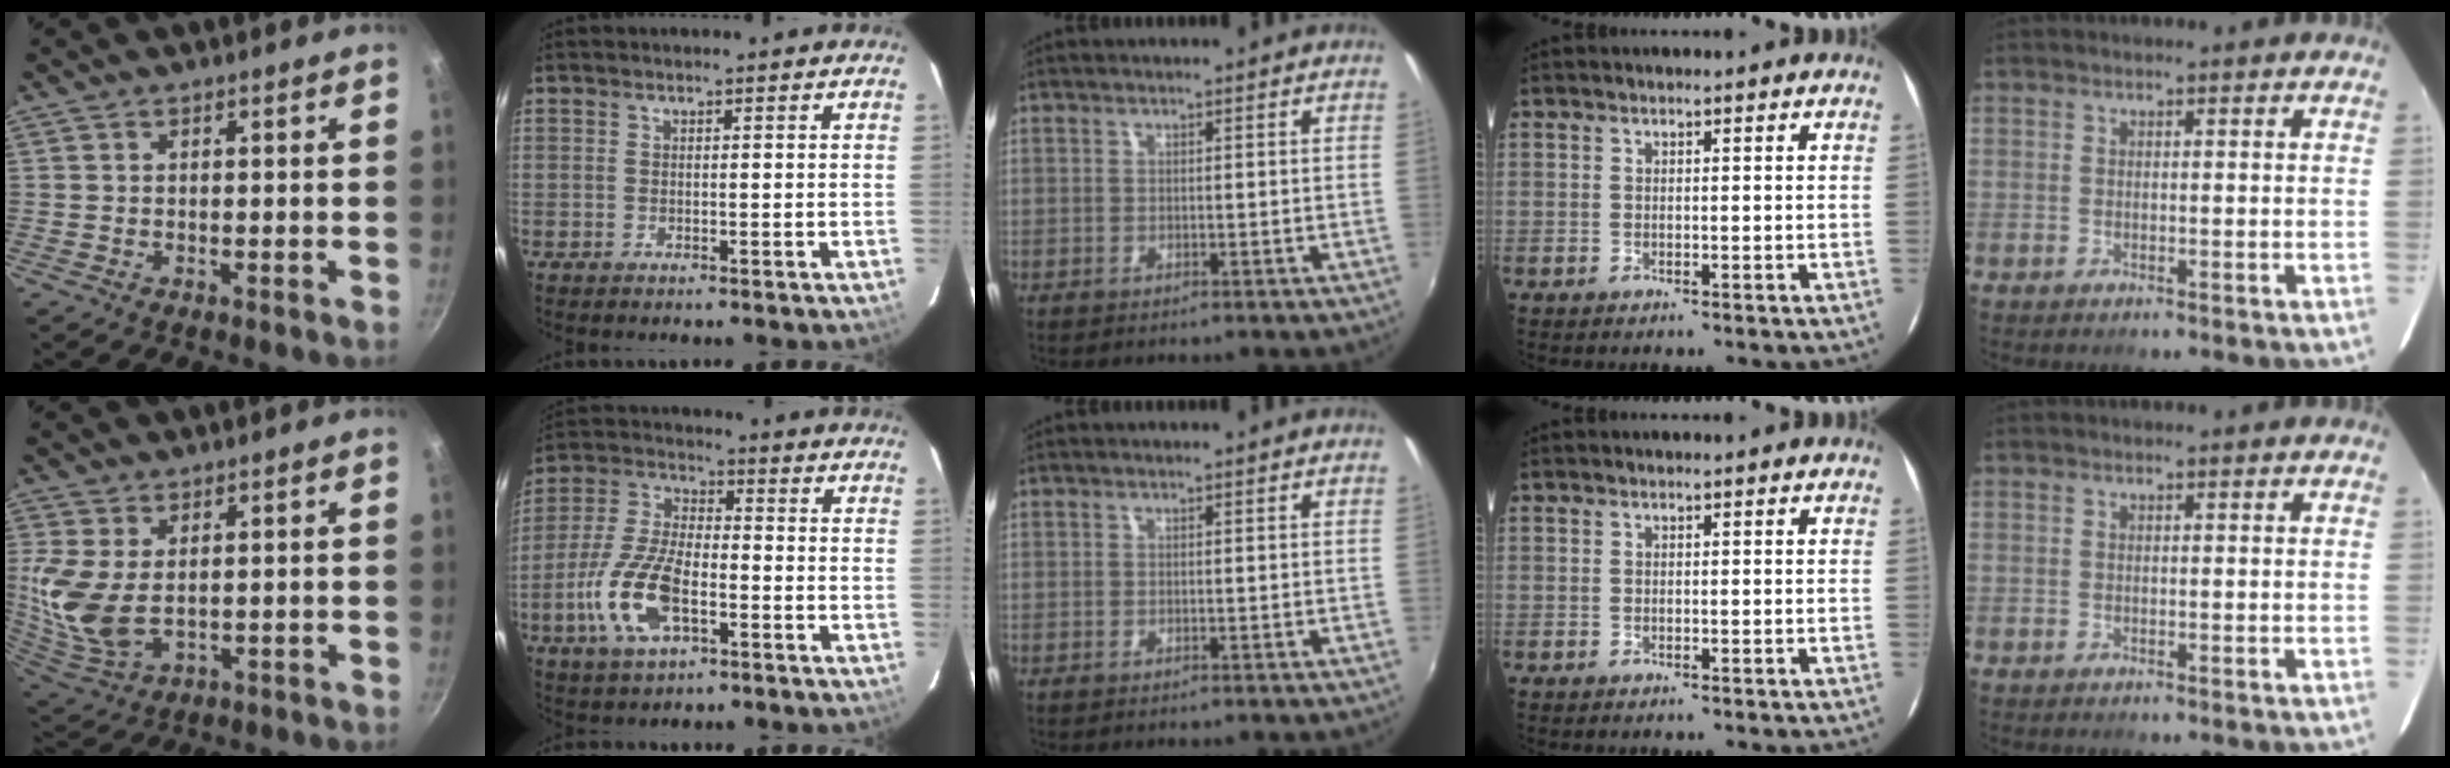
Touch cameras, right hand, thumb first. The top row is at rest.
{"thumb": {"total": 12.7, "force": [1.7, 7.7, 10.0], "torque": [-0.214, -0.019, 0.047]}, "index": {"total": 13.8, "force": [-5.2, 6.0, 11.2], "torque": [-0.248, -0.004, -0.099]}}